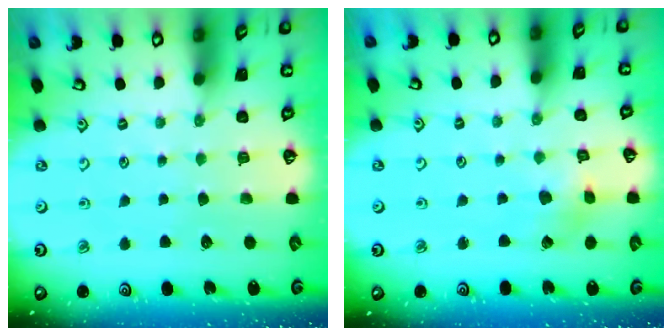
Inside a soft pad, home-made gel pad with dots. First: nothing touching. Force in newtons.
{"total": 2.7, "press": 2.7, "slide": 0.5}